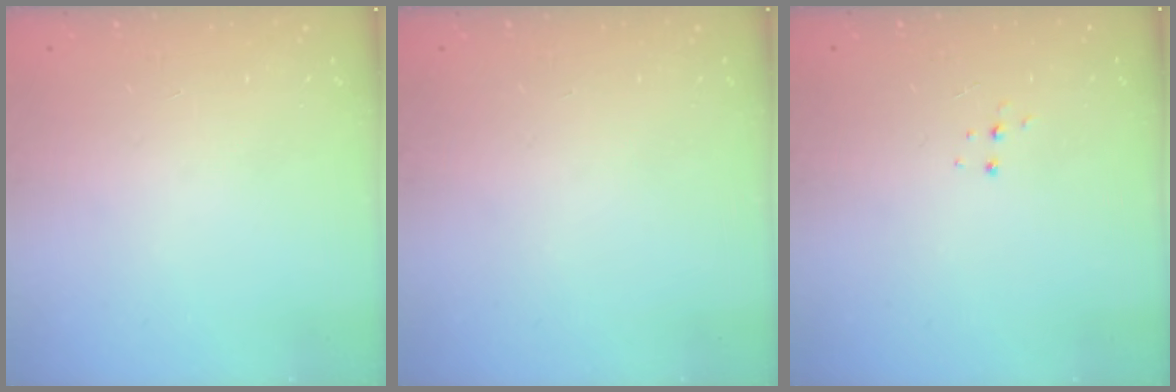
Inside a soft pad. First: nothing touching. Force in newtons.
{"total": 0.0}
{"total": 4.2, "press": 4.2, "slide": 0.5}